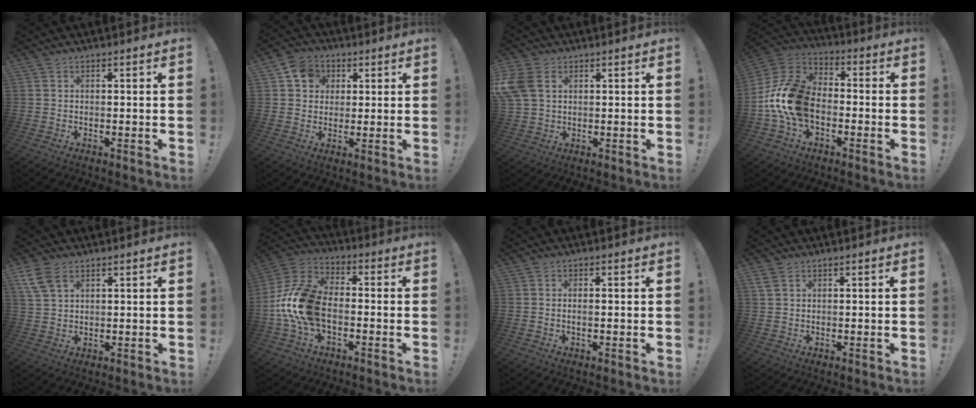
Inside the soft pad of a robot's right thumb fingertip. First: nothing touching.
{"total": 8.7, "force": [2.7, 7.7, 3.0], "torque": [-0.041, -0.001, 0.055]}
{"total": 9.8, "force": [2.9, 6.9, 6.4], "torque": [-0.128, -0.003, 0.058]}
{"total": 17.0, "force": [-4.1, 11.4, 11.8], "torque": [-0.214, 0.038, -0.068]}
{"total": 6.6, "force": [3.7, 3.5, 4.3], "torque": [-0.085, -0.007, 0.073]}
{"total": 16.4, "force": [-3.8, 10.6, 11.9], "torque": [-0.223, 0.026, -0.065]}
{"total": 1.2, "force": [-0.2, 0.0, 1.2], "torque": [-0.014, -0.003, -0.005]}
{"total": 2.4, "force": [1.2, 1.3, 1.6], "torque": [-0.032, 0.001, 0.025]}